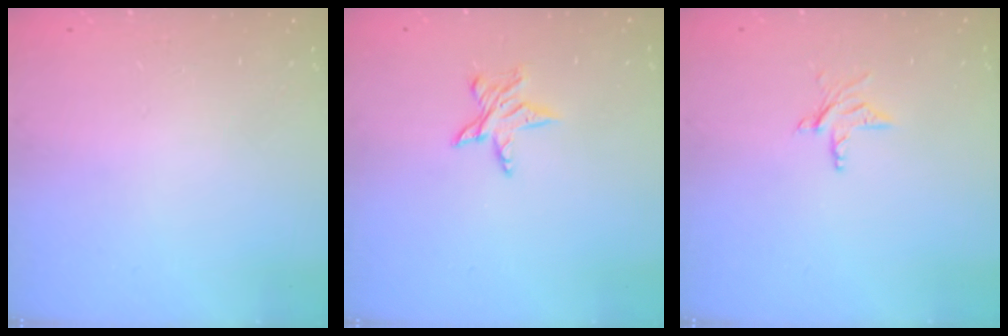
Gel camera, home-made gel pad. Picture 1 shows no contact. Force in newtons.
{"total": 5.6, "press": 5.6, "slide": 0.4}
{"total": 4.0, "press": 4.0, "slide": 0.3}